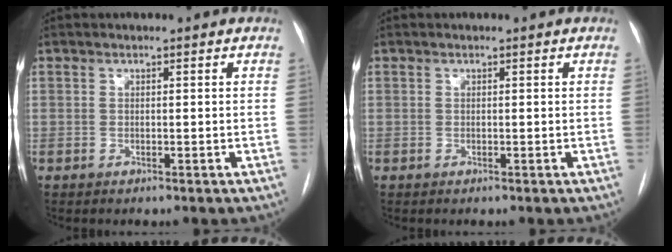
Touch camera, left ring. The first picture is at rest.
{"total": 0.0}